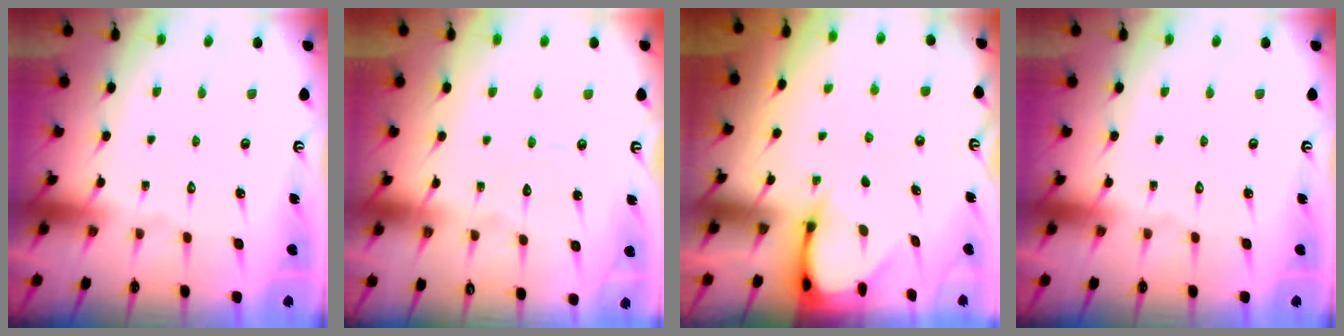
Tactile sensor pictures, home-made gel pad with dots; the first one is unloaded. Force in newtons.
{"total": 3.9, "press": 3.9, "slide": 0.2}
{"total": 3.6, "press": 3.6, "slide": 0.3}
{"total": 0.0}